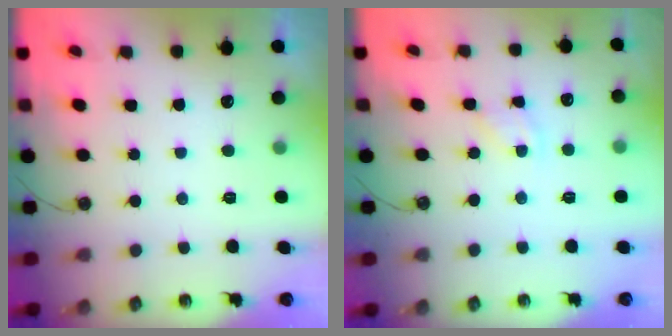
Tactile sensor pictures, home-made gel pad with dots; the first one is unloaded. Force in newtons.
{"total": 2.9, "press": 2.9, "slide": 0.3}